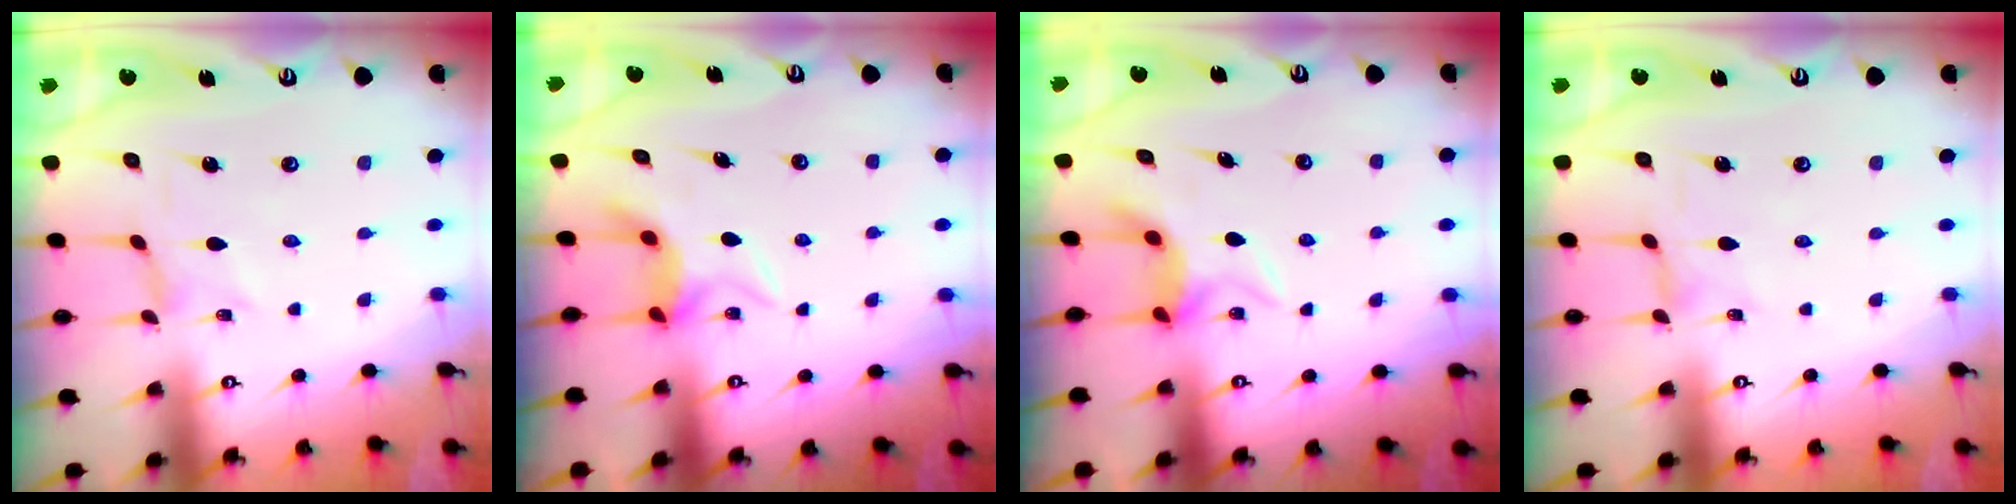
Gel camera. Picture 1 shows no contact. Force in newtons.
{"total": 6.4, "press": 6.4, "slide": 0.3}
{"total": 6.4, "press": 6.4, "slide": 0.3}
{"total": 0.5, "press": 0.5, "slide": 0.2}